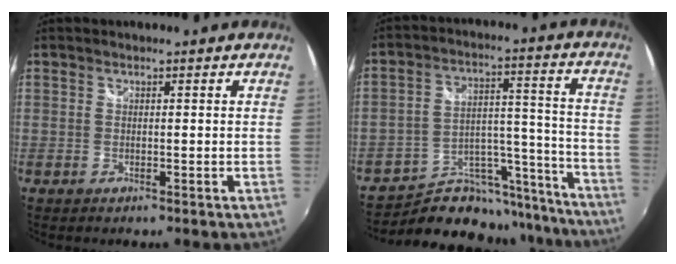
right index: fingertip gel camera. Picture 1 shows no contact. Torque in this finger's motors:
{"motor_torque": [-0.44, -0.38, -0.23, -0.16]}